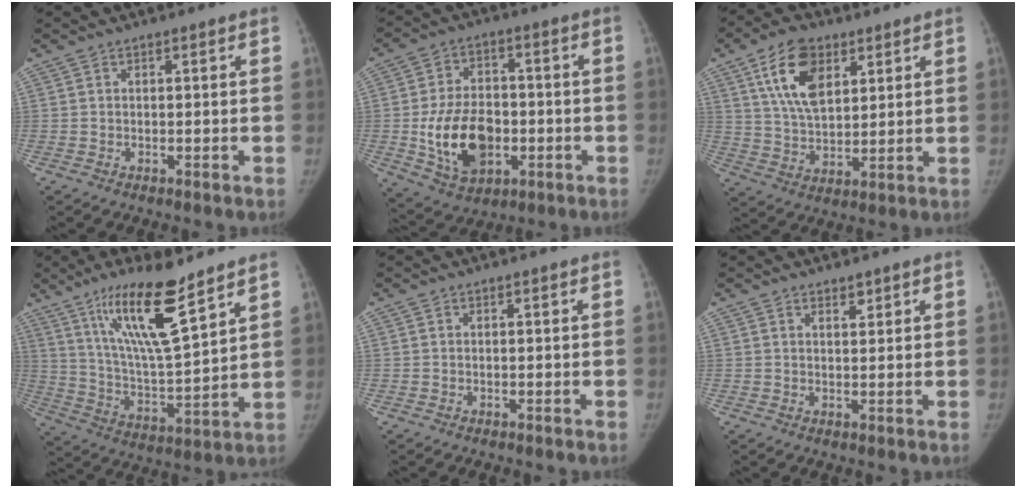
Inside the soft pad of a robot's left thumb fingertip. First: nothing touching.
{"total": 15.0, "force": [-2.9, 10.0, 10.7], "torque": [-0.163, 0.009, -0.038]}
{"total": 12.5, "force": [5.7, 7.1, 8.6], "torque": [-0.131, -0.021, 0.107]}
{"total": 17.2, "force": [11.0, 3.0, 12.8], "torque": [-0.217, -0.063, 0.211]}
{"total": 0.0}
{"total": 1.6, "force": [1.3, 0.7, 0.8], "torque": [-0.004, -0.009, 0.020]}